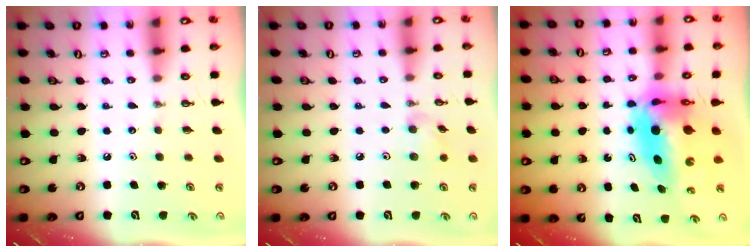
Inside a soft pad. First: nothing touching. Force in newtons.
{"total": 5.2, "press": 5.2, "slide": 0.3}
{"total": 10.8, "press": 10.6, "slide": 2.1}